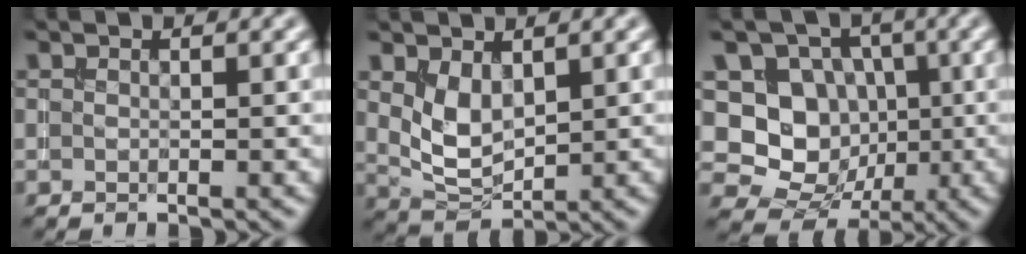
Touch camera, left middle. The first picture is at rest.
{"total": 3.5, "force": [1.2, 2.0, 2.6], "torque": [-0.059, -0.009, 0.032]}
{"total": 8.3, "force": [0.3, 7.4, 3.6], "torque": [-0.059, -0.005, -0.017]}